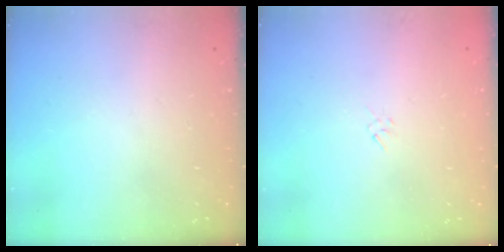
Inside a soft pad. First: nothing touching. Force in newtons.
{"total": 1.6, "press": 1.6, "slide": 0.4}